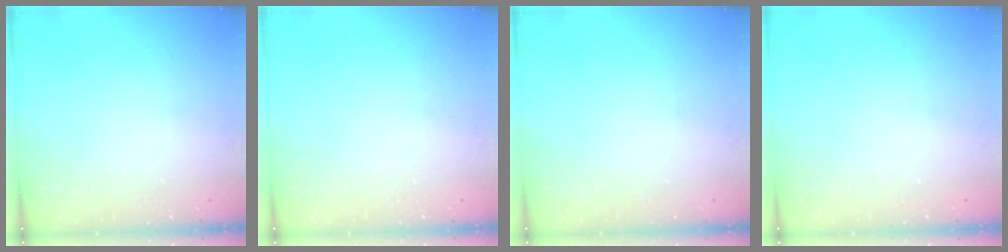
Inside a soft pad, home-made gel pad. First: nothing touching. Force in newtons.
{"total": 0.0}
{"total": 0.0}
{"total": 0.0}